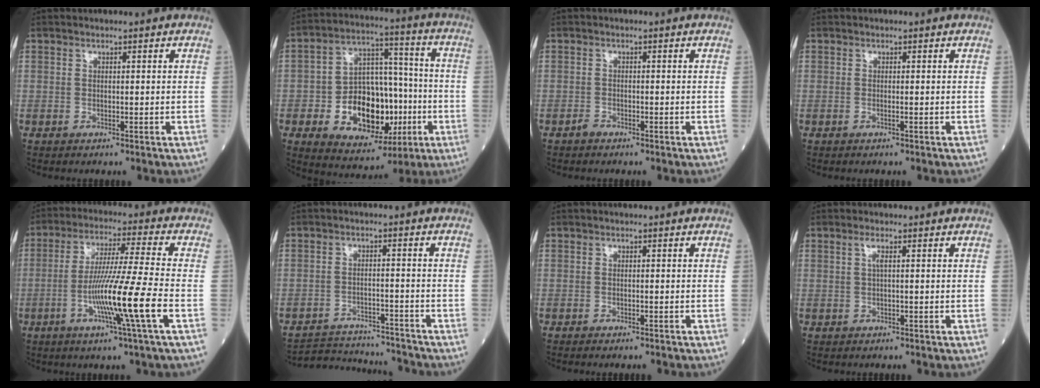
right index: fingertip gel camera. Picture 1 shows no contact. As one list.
[{"total": 16.3, "force": [-4.1, 9.5, 12.6], "torque": [-0.217, 0.023, -0.053]}, {"total": 0.8, "force": [-0.7, 0.3, 0.2], "torque": [-0.002, 0.001, -0.014]}, {"total": 0.0}, {"total": 12.3, "force": [-4.0, -2.3, 11.4], "torque": [-0.213, -0.017, -0.078]}, {"total": 11.2, "force": [-11.1, 0.7, 1.0], "torque": [-0.017, 0.013, -0.165]}, {"total": 3.0, "force": [-2.8, 0.1, 1.3], "torque": [-0.018, -0.002, -0.035]}, {"total": 1.0, "force": [0.3, -0.1, 1.0], "torque": [-0.024, 0.002, 0.006]}]